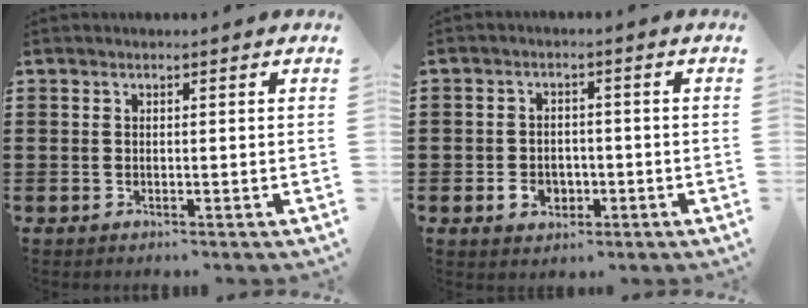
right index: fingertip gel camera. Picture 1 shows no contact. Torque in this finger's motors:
{"motor_torque": [1.26, 0.88, 0.18, 0.06]}